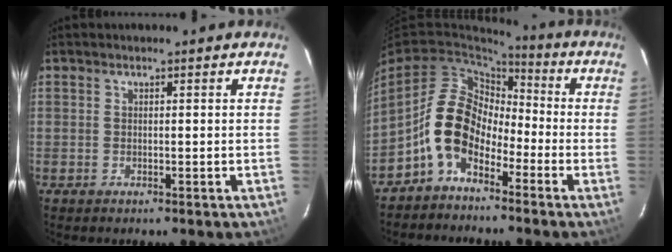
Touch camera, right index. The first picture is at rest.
{"total": 10.2, "force": [-5.3, 6.7, 5.7], "torque": [-0.109, 0.023, -0.109]}